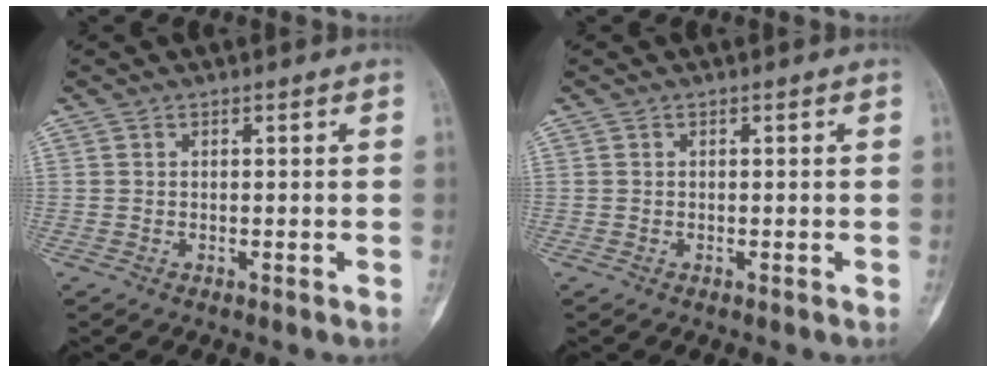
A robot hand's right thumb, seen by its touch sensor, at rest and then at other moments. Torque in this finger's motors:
{"motor_torque": [0.27, 0.19, 0.14, 0.03, 0.02]}